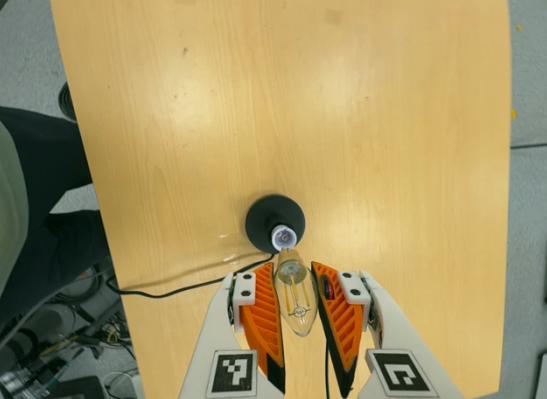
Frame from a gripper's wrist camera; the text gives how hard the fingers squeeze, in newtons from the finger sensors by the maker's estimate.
{"total": 15.9, "left": 17.2, "right": 14.5}